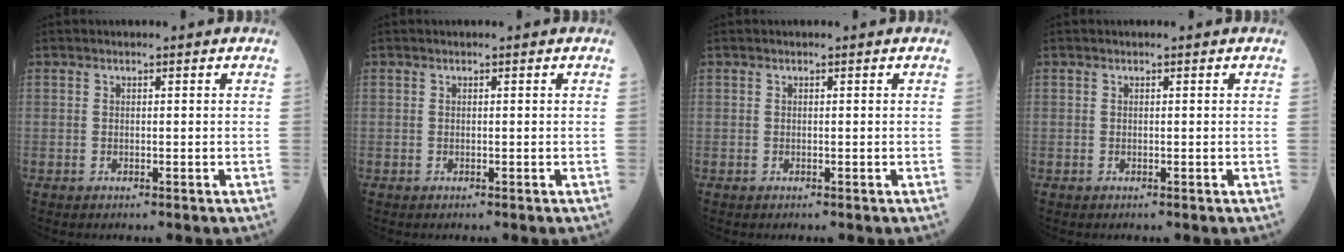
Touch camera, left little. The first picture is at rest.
{"total": 0.0}
{"total": 0.0}
{"total": 0.0}